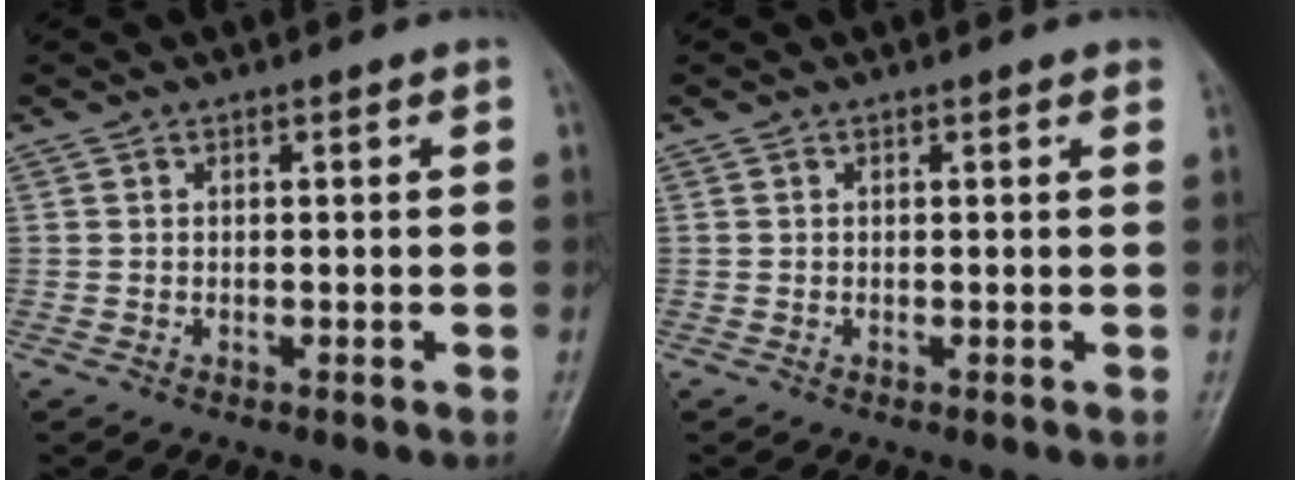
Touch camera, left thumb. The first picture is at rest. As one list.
[{"total": 1.2, "force": [0.9, 0.3, 0.8], "torque": [-0.006, 0.002, 0.007]}]